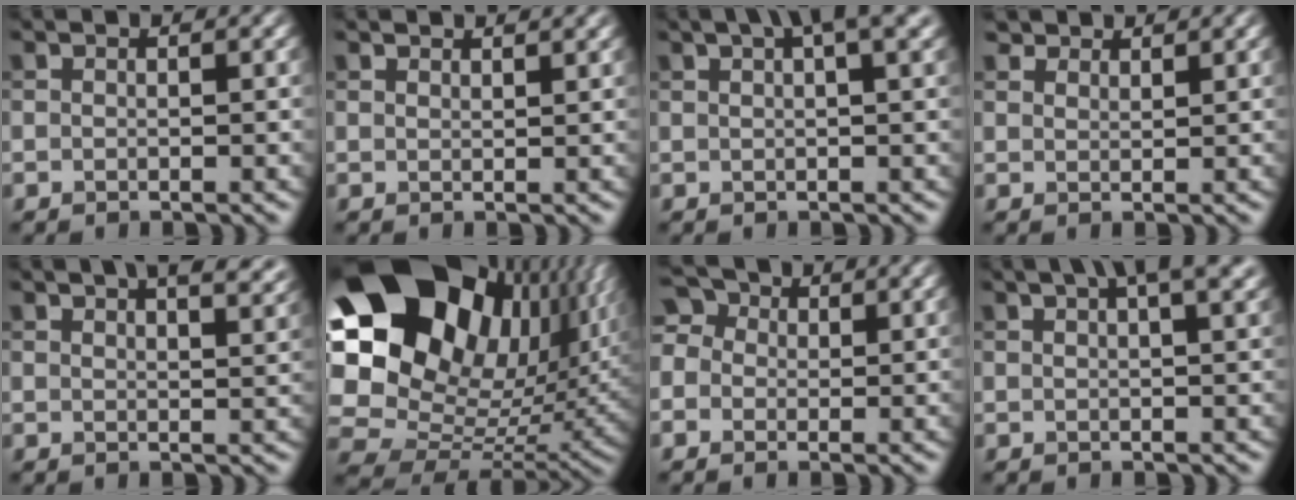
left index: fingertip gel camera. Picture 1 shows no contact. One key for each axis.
{"total": 1.7, "fx": 1.6, "fy": 0.1, "fz": 0.4, "tx": -0.003, "ty": 0.002, "tz": 0.021}
{"total": 4.5, "fx": 2.7, "fy": 0.8, "fz": 3.5, "tx": -0.041, "ty": 0.014, "tz": 0.041}
{"total": 2.6, "fx": 2.4, "fy": 0.9, "fz": 0.5, "tx": -0.009, "ty": -0.007, "tz": 0.046}
{"total": 7.8, "fx": 5.2, "fy": 3.3, "fz": 4.8, "tx": -0.028, "ty": 0.028, "tz": 0.046}
{"total": 21.7, "fx": 8.3, "fy": 15.2, "fz": 13.0, "tx": -0.273, "ty": 0.032, "tz": 0.160}
{"total": 4.9, "fx": 1.1, "fy": 4.1, "fz": 2.5, "tx": -0.051, "ty": 0.031, "tz": -0.010}
{"total": 5.7, "fx": 3.5, "fy": 1.5, "fz": 4.2, "tx": -0.042, "ty": 0.020, "tz": 0.042}